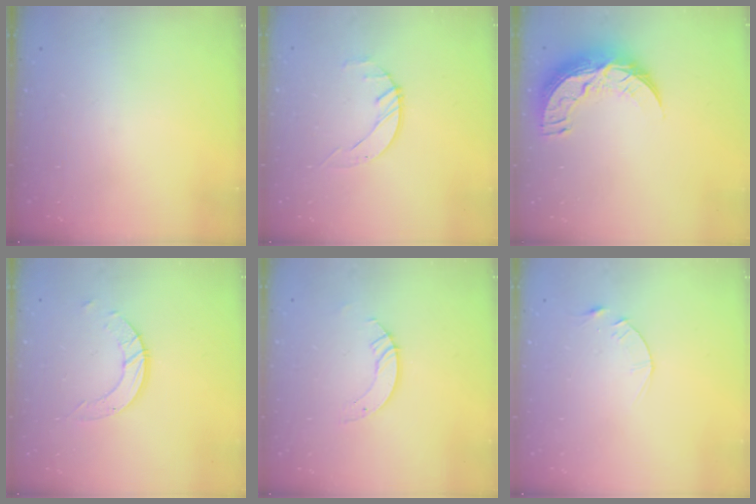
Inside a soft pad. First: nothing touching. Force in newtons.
{"total": 2.1, "press": 2.0, "slide": 0.3}
{"total": 11.9, "press": 11.9, "slide": 0.8}
{"total": 5.9, "press": 5.9, "slide": 0.5}
{"total": 4.4, "press": 4.4, "slide": 0.1}
{"total": 3.1, "press": 3.1, "slide": 0.4}